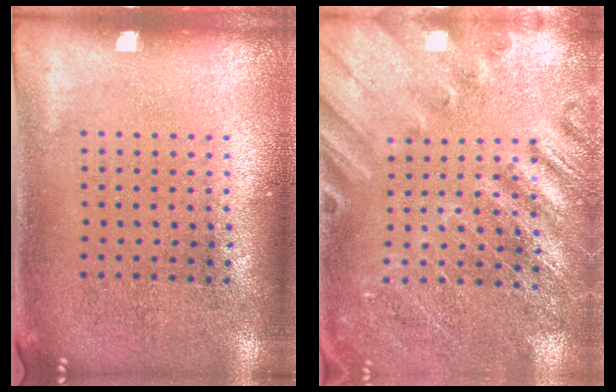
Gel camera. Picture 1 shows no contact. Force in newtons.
{"total": 2.4, "press": 2.4, "slide": 0.3}